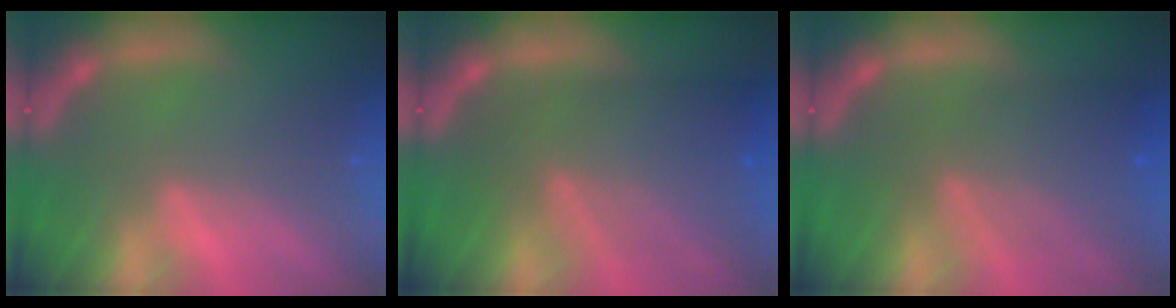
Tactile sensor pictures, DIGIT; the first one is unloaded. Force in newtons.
{"total": 8.1}
{"total": 6.6}